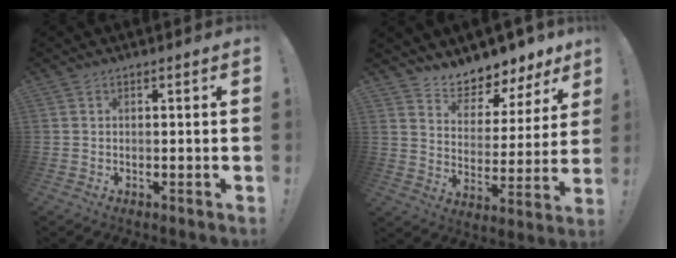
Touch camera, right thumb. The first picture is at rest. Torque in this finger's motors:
{"motor_torque": [-0.02, 0.10, 0.23, 0.23, 0.00]}